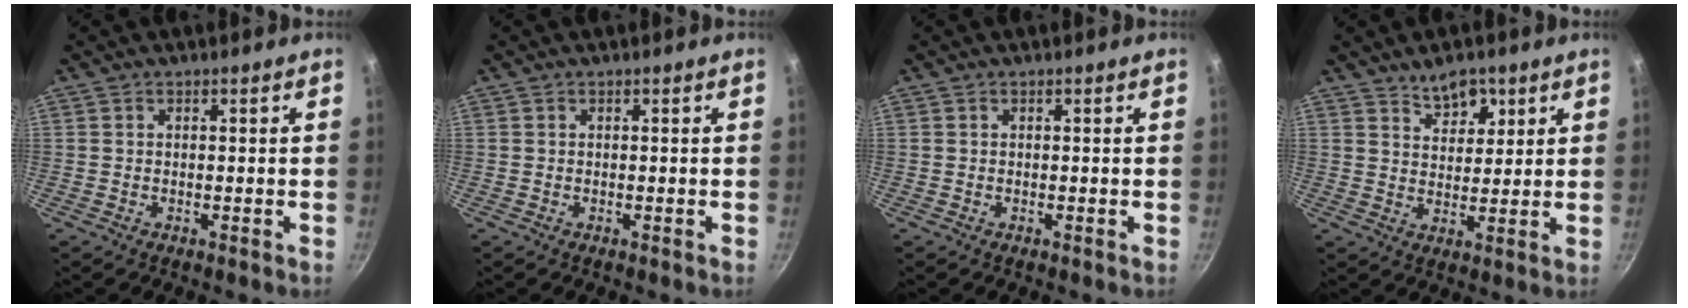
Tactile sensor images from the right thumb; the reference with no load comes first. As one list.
[{"total": 0.0}, {"total": 0.0}, {"total": 6.5, "force": [4.2, 3.7, 3.4], "torque": [-0.027, -0.028, 0.065]}]